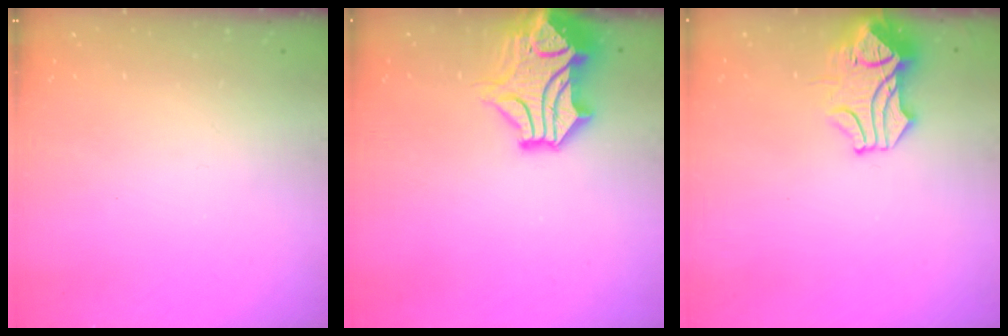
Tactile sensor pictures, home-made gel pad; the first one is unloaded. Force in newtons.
{"total": 2.8, "press": 2.4, "slide": 1.3}
{"total": 1.7, "press": 1.2, "slide": 1.3}